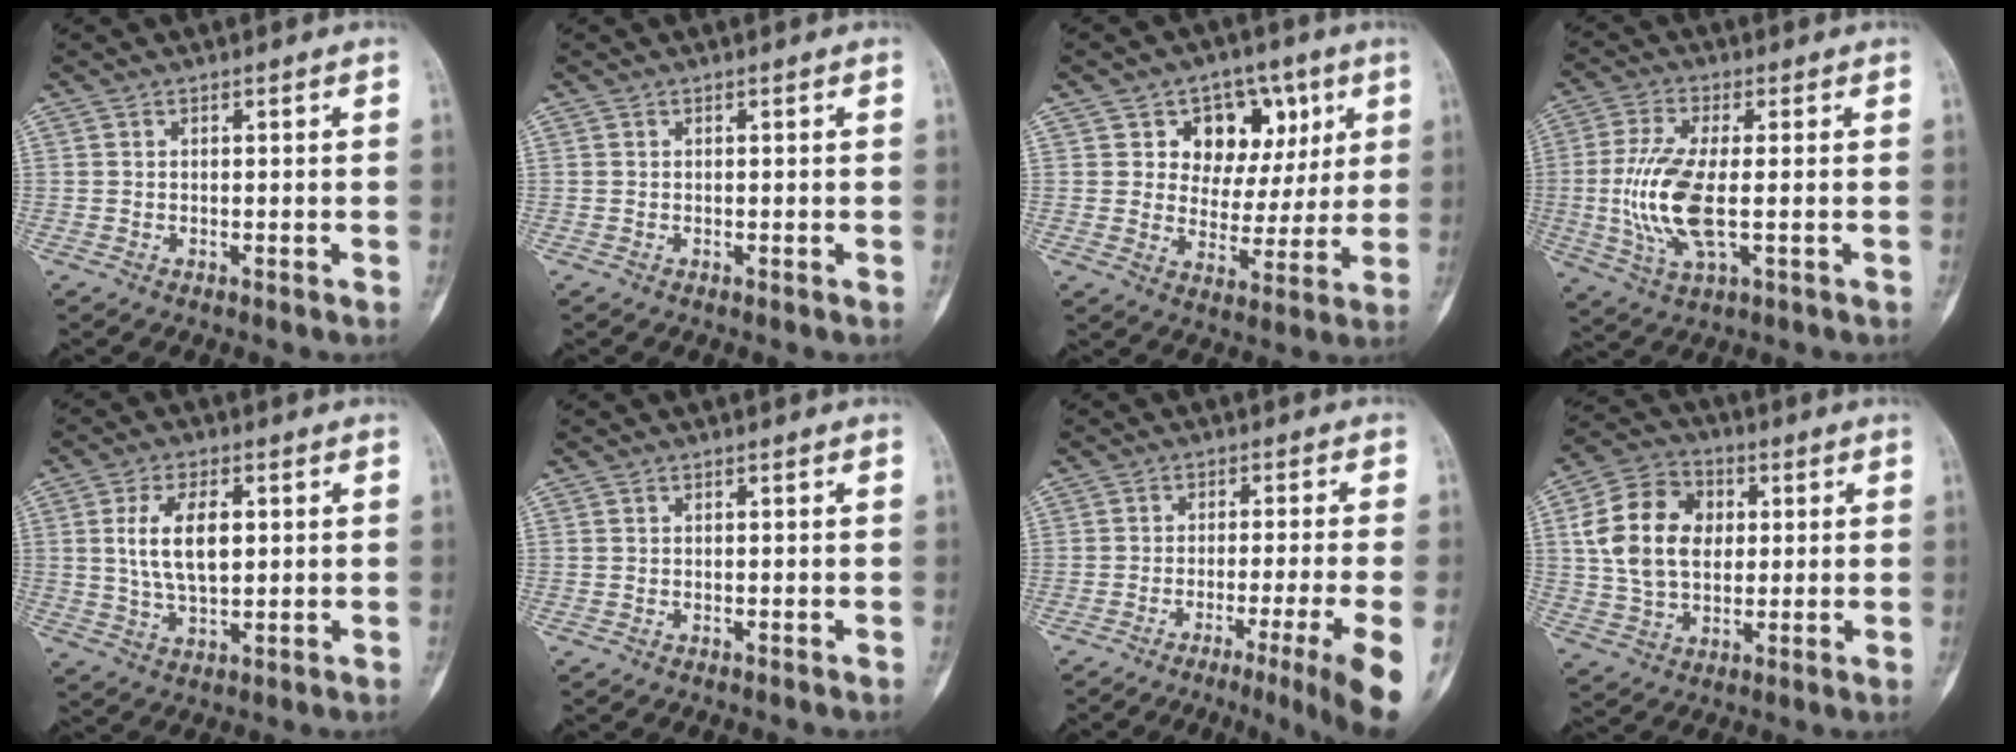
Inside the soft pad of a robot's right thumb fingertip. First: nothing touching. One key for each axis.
{"total": 0.0}
{"total": 12.6, "fx": 5.0, "fy": 9.6, "fz": 6.5, "tx": -0.038, "ty": -0.013, "tz": 0.075}
{"total": 11.9, "fx": -1.1, "fy": 4.4, "fz": 11.0, "tx": -0.245, "ty": -0.005, "tz": -0.019}
{"total": 9.4, "fx": 1.7, "fy": 4.8, "fz": 7.9, "tx": -0.140, "ty": -0.005, "tz": 0.036}
{"total": 0.0}
{"total": 11.1, "fx": -5.6, "fy": -1.0, "fz": 9.5, "tx": -0.140, "ty": -0.005, "tz": -0.084}
{"total": 14.9, "fx": 2.6, "fy": 10.8, "fz": 10.0, "tx": -0.157, "ty": 0.010, "tz": 0.044}